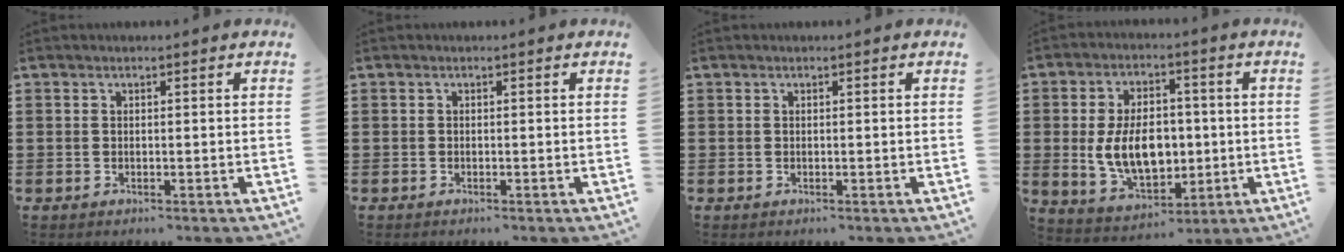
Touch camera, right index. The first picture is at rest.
{"total": 0.0}
{"total": 0.0}
{"total": 10.1, "force": [-0.5, 6.4, 7.8], "torque": [-0.145, 0.000, -0.014]}